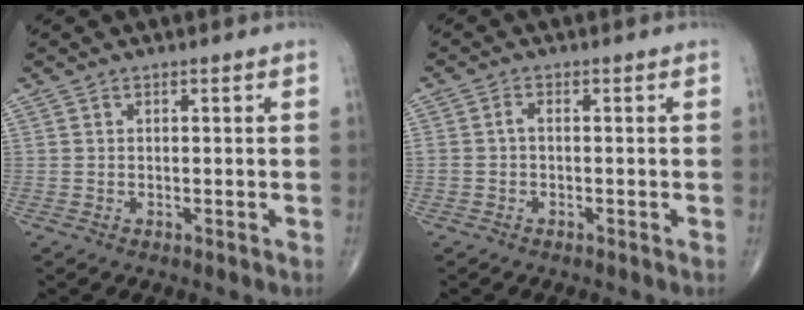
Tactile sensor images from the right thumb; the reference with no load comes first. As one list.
[{"total": 1.3, "force": [-0.2, 0.7, 1.1], "torque": [-0.020, 0.003, -0.006]}]